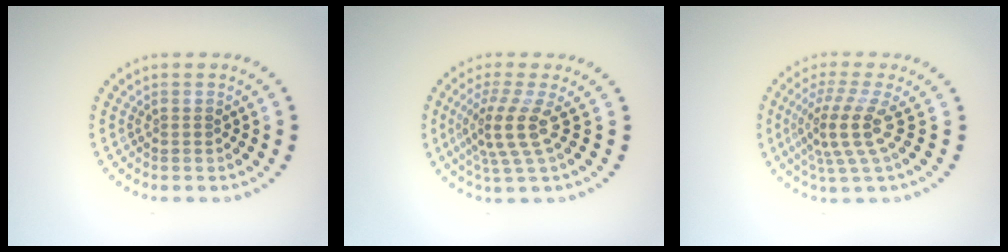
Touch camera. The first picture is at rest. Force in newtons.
{"total": 3.6, "press": 2.5, "slide": 2.5}
{"total": 4.0, "press": 2.8, "slide": 2.9}